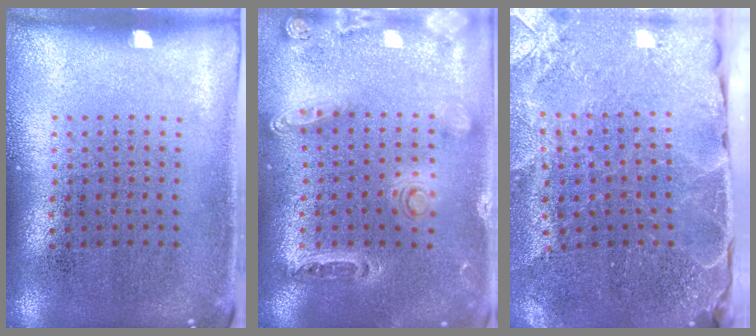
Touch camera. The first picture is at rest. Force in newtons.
{"total": 1.4, "press": 1.4, "slide": 0.3}
{"total": 3.3, "press": 3.1, "slide": 1.2}